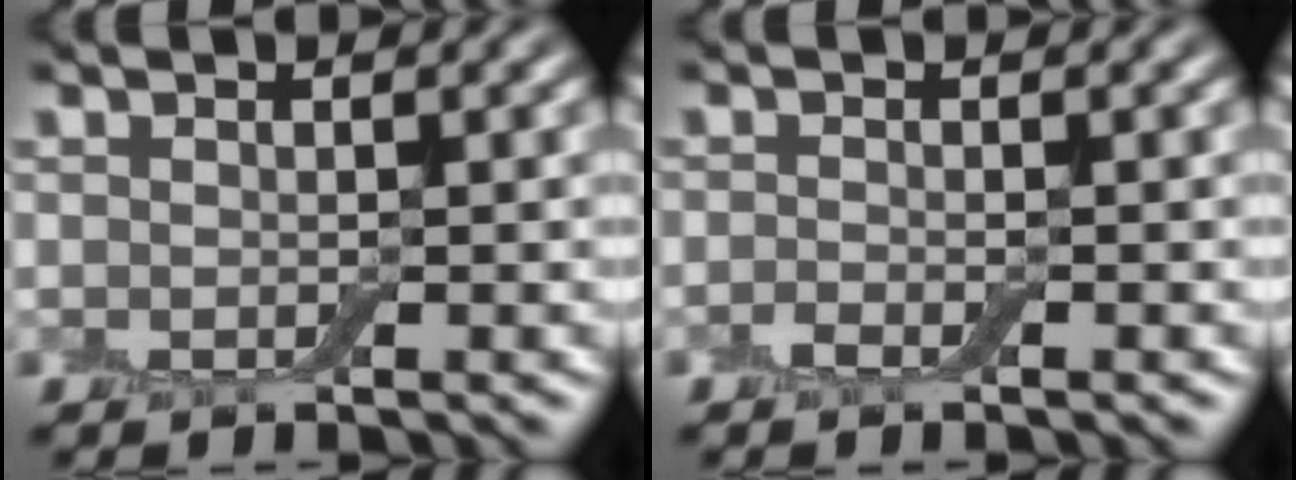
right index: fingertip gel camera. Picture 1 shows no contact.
{"total": 0.8, "force": [-0.6, 0.2, 0.5], "torque": [-0.012, 0.000, -0.013]}